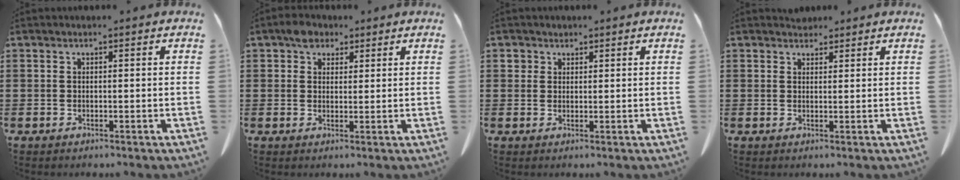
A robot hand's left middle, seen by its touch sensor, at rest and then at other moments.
{"total": 3.5, "force": [2.4, 2.3, 1.0], "torque": [-0.021, 0.008, 0.044]}
{"total": 1.6, "force": [1.1, 1.1, 0.1], "torque": [0.001, 0.000, 0.021]}
{"total": 1.8, "force": [1.6, 0.8, 0.0], "torque": [0.002, 0.000, 0.032]}